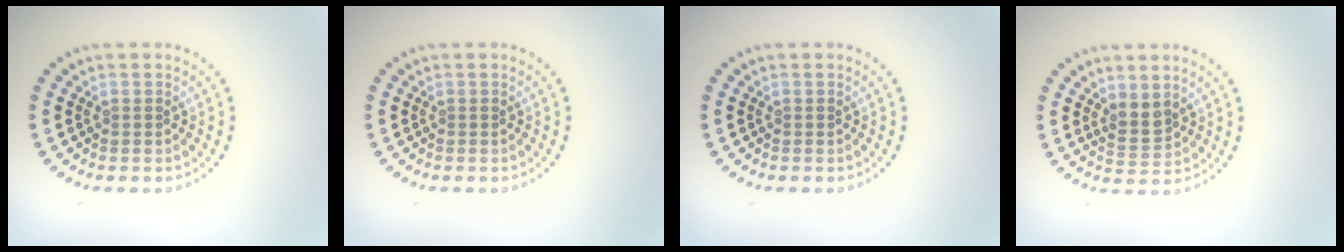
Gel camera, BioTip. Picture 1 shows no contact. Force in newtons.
{"total": 0.0}
{"total": 0.0}
{"total": 1.9, "press": 1.5, "slide": 1.1}